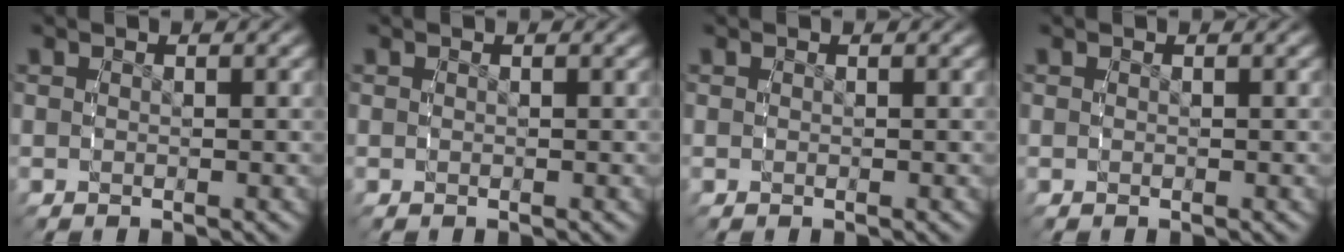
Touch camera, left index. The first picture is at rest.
{"total": 0.0}
{"total": 0.0}
{"total": 0.0}